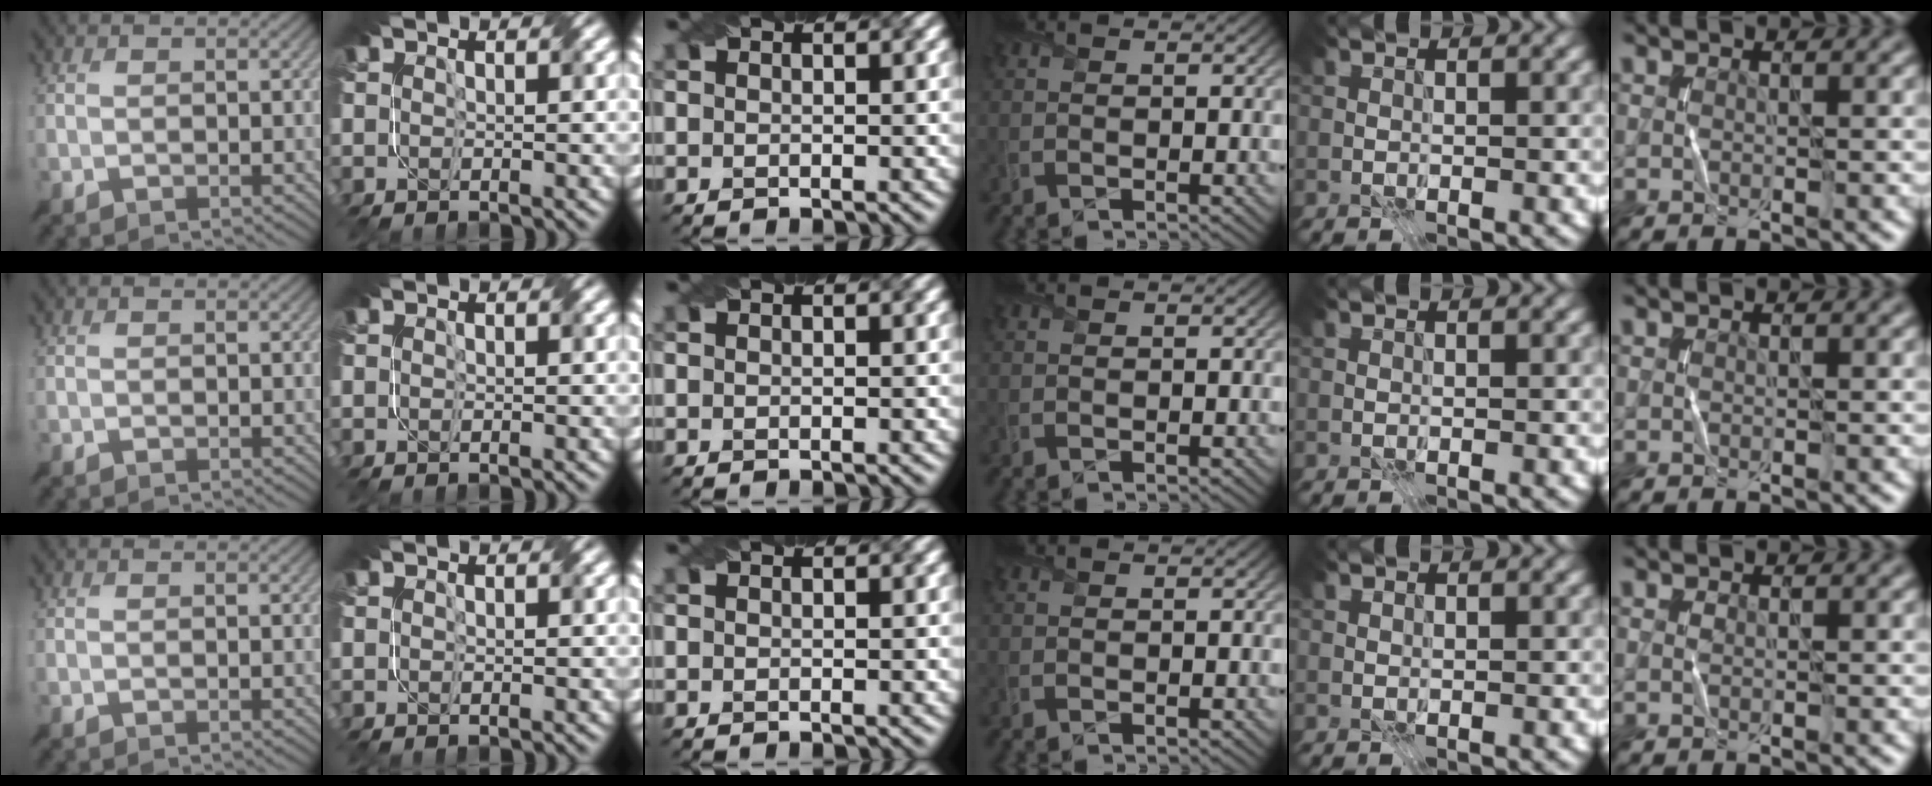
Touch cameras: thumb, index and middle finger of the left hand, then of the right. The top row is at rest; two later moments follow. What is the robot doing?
{"motion": "fold", "object": "file"}